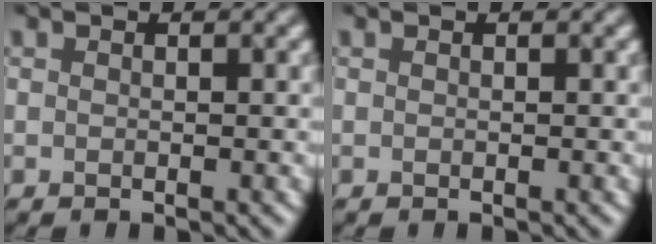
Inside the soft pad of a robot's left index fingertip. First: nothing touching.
{"total": 0.0}